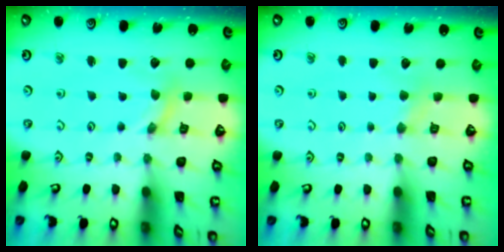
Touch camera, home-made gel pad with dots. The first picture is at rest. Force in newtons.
{"total": 3.0, "press": 2.9, "slide": 0.5}